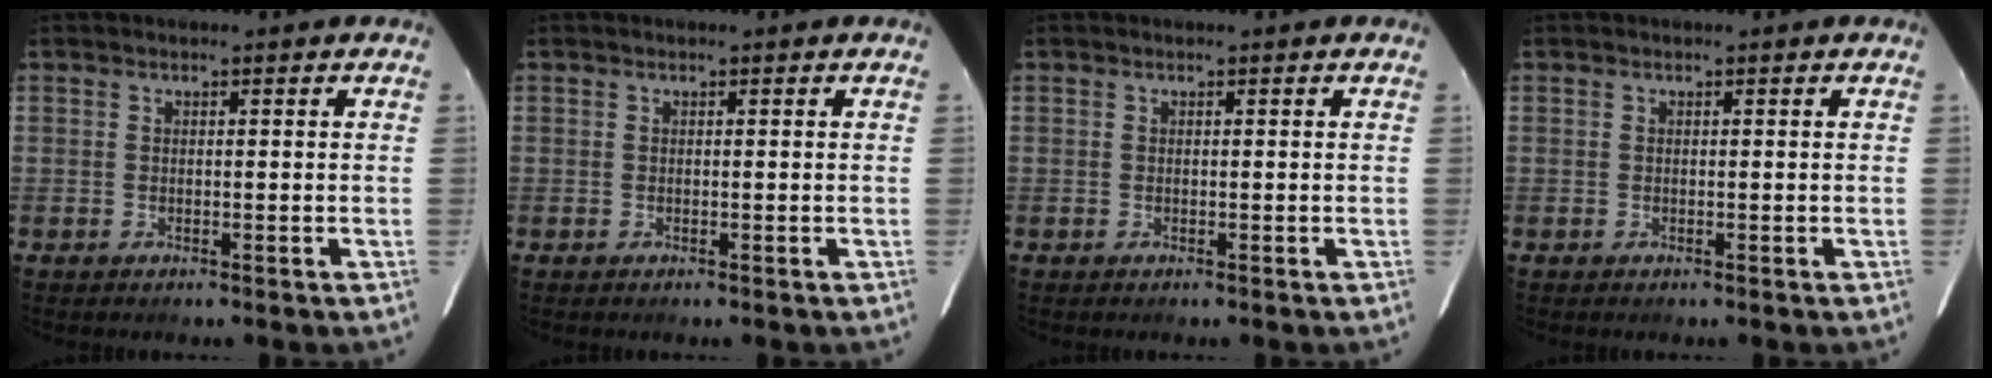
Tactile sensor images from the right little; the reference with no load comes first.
{"total": 0.0}
{"total": 0.0}
{"total": 0.0}